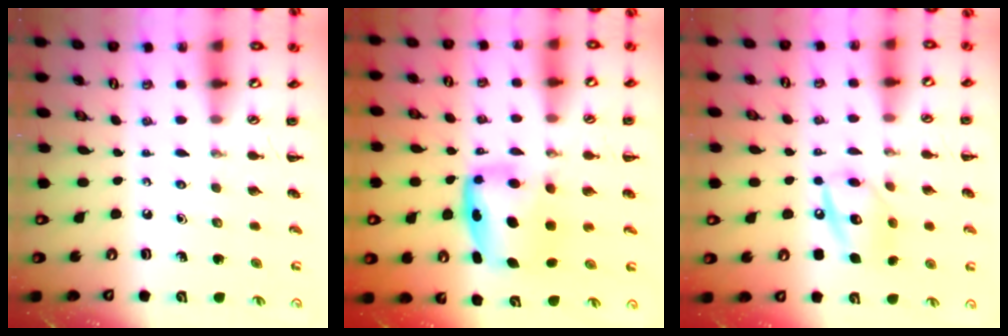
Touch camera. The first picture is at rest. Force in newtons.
{"total": 6.0, "press": 5.9, "slide": 0.7}
{"total": 12.0, "press": 11.9, "slide": 1.4}